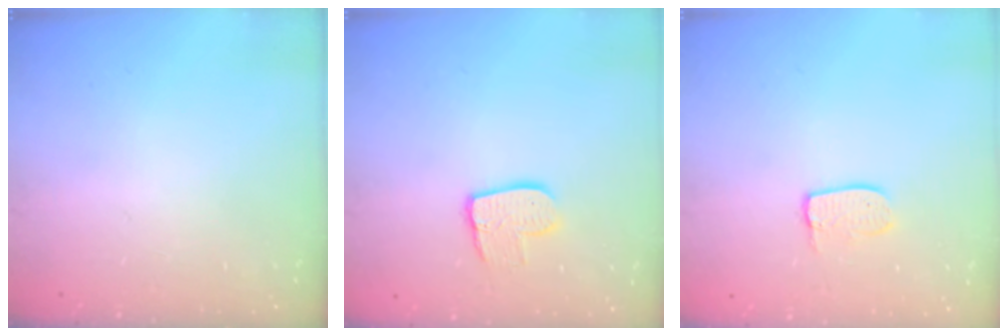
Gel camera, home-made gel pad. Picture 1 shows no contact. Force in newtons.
{"total": 8.9, "press": 8.8, "slide": 0.5}
{"total": 5.5, "press": 5.5, "slide": 0.4}